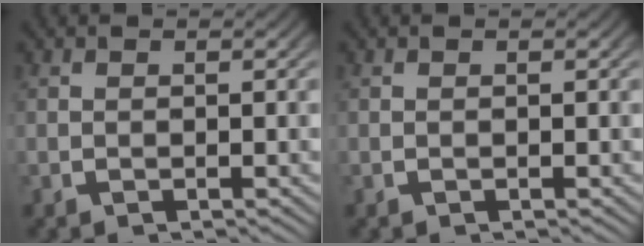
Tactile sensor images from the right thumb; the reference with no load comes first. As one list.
[{"total": 0.0}]